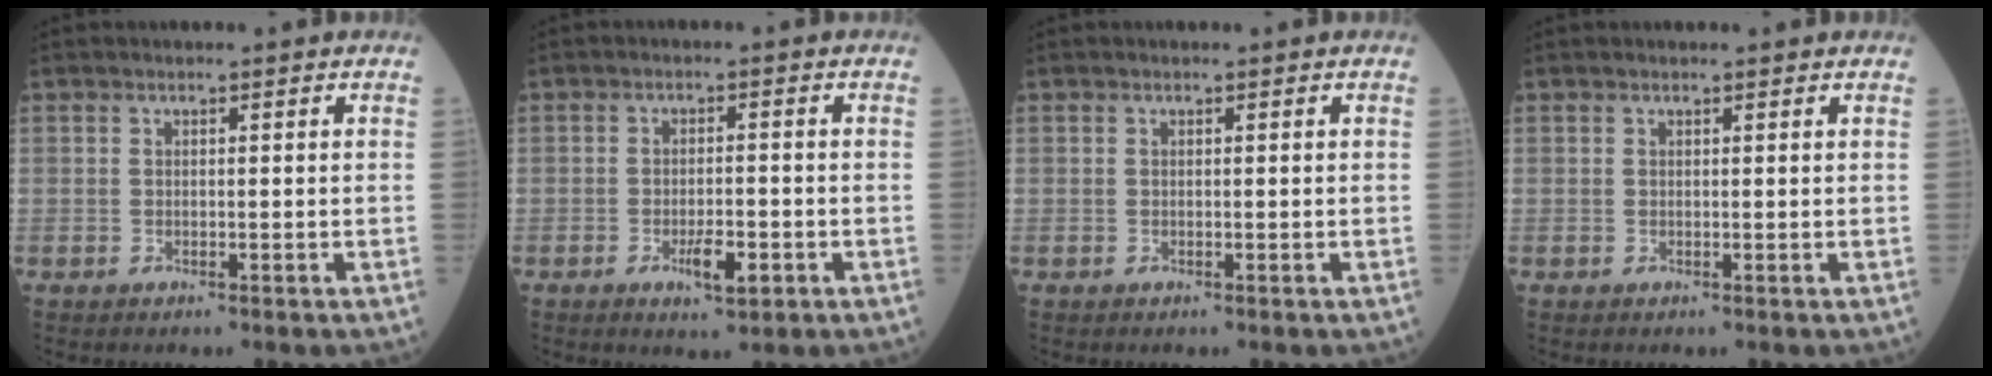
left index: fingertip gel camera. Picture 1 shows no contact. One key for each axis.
{"total": 4.2, "fx": -1.9, "fy": 1.3, "fz": 3.6, "tx": -0.061, "ty": 0.000, "tz": -0.027}
{"total": 0.0}
{"total": 1.2, "fx": 1.1, "fy": 0.2, "fz": 0.4, "tx": -0.009, "ty": 0.011, "tz": 0.011}